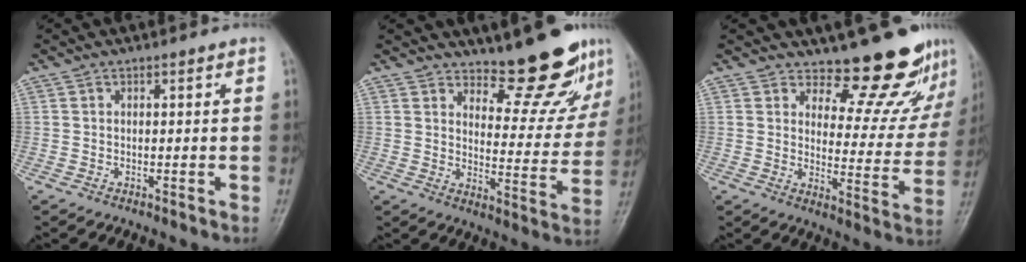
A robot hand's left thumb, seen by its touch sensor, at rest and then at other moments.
{"total": 13.5, "force": [11.0, 4.1, 6.6], "torque": [-0.049, -0.100, 0.152]}
{"total": 12.2, "force": [10.9, 4.0, 3.9], "torque": [-0.012, -0.110, 0.141]}